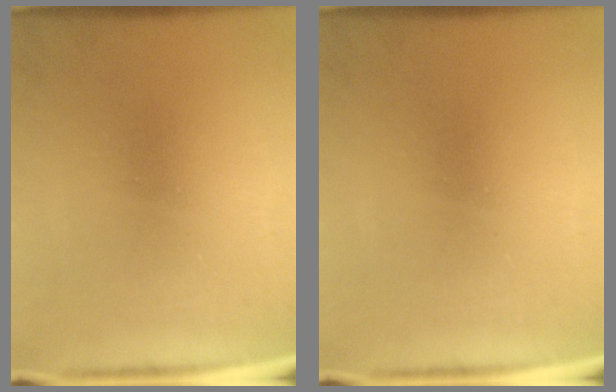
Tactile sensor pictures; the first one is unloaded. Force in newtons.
{"total": 0.0}